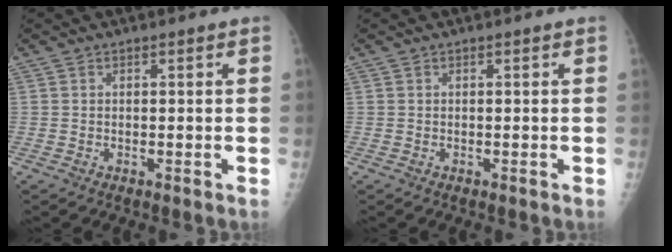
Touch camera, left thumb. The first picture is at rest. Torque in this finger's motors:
{"motor_torque": [0.02, 0.02, 0.01, -0.05, 0.00]}